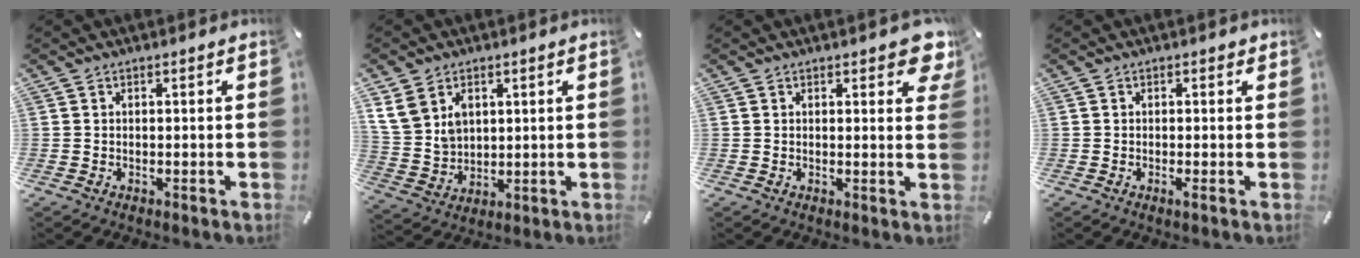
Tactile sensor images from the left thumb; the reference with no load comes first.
{"total": 8.5, "force": [4.2, 6.8, 2.9], "torque": [-0.086, -0.009, 0.080]}
{"total": 4.9, "force": [3.0, 2.4, 3.1], "torque": [-0.030, -0.014, 0.047]}
{"total": 1.2, "force": [-0.2, 0.1, 1.2], "torque": [-0.022, -0.005, -0.002]}